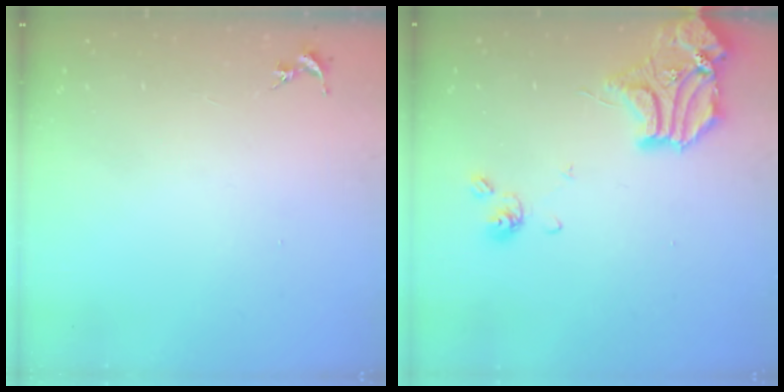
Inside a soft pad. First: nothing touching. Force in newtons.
{"total": 16.0, "press": 15.8, "slide": 2.5}